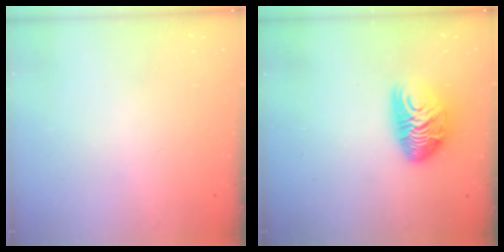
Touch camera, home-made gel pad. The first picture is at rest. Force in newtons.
{"total": 12.5, "press": 12.5, "slide": 0.3}